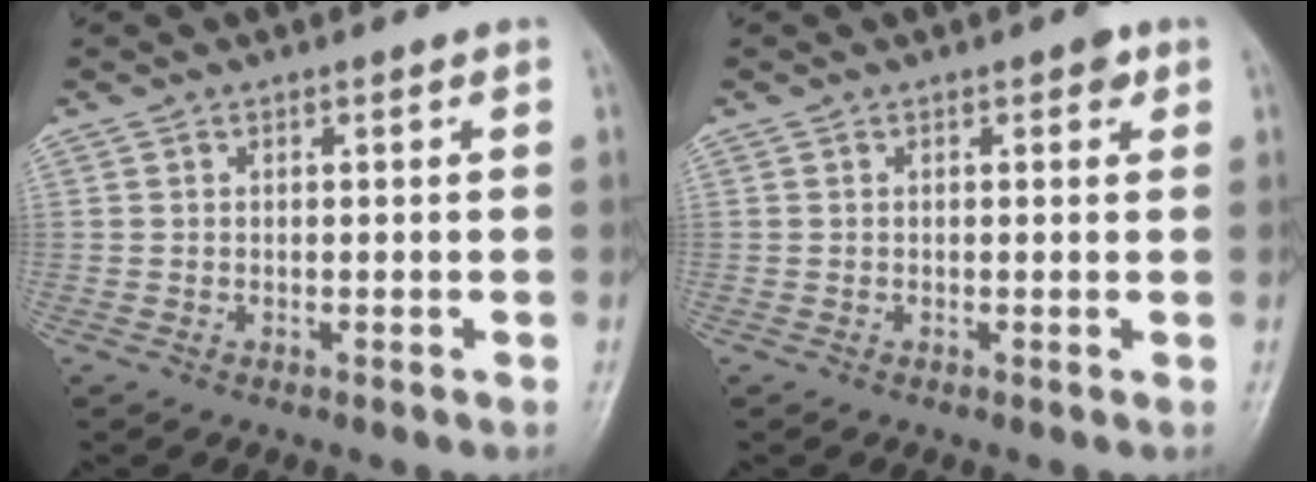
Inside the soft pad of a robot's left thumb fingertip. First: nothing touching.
{"total": 1.7, "force": [0.8, 0.9, 1.1], "torque": [-0.004, 0.000, 0.007]}